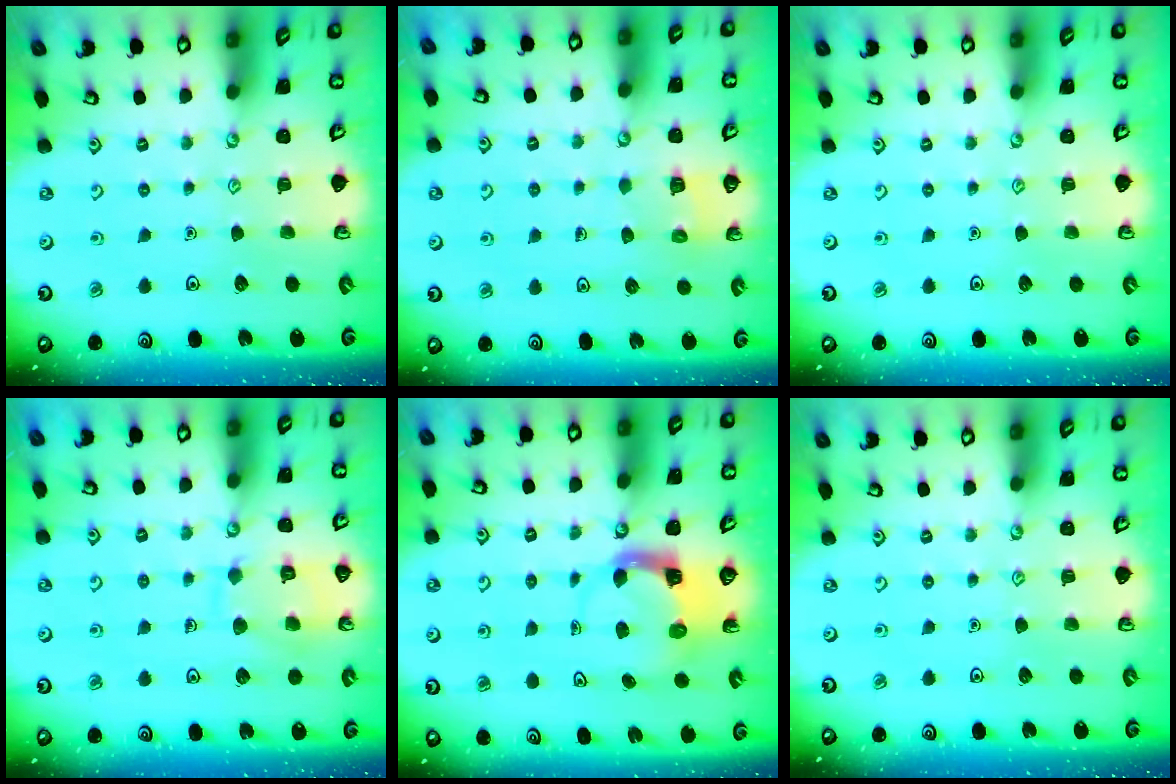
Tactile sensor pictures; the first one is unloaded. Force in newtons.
{"total": 3.9, "press": 3.9, "slide": 0.4}
{"total": 0.0}
{"total": 10.0, "press": 10.0, "slide": 0.4}
{"total": 3.7, "press": 3.7, "slide": 0.6}
{"total": 0.0}